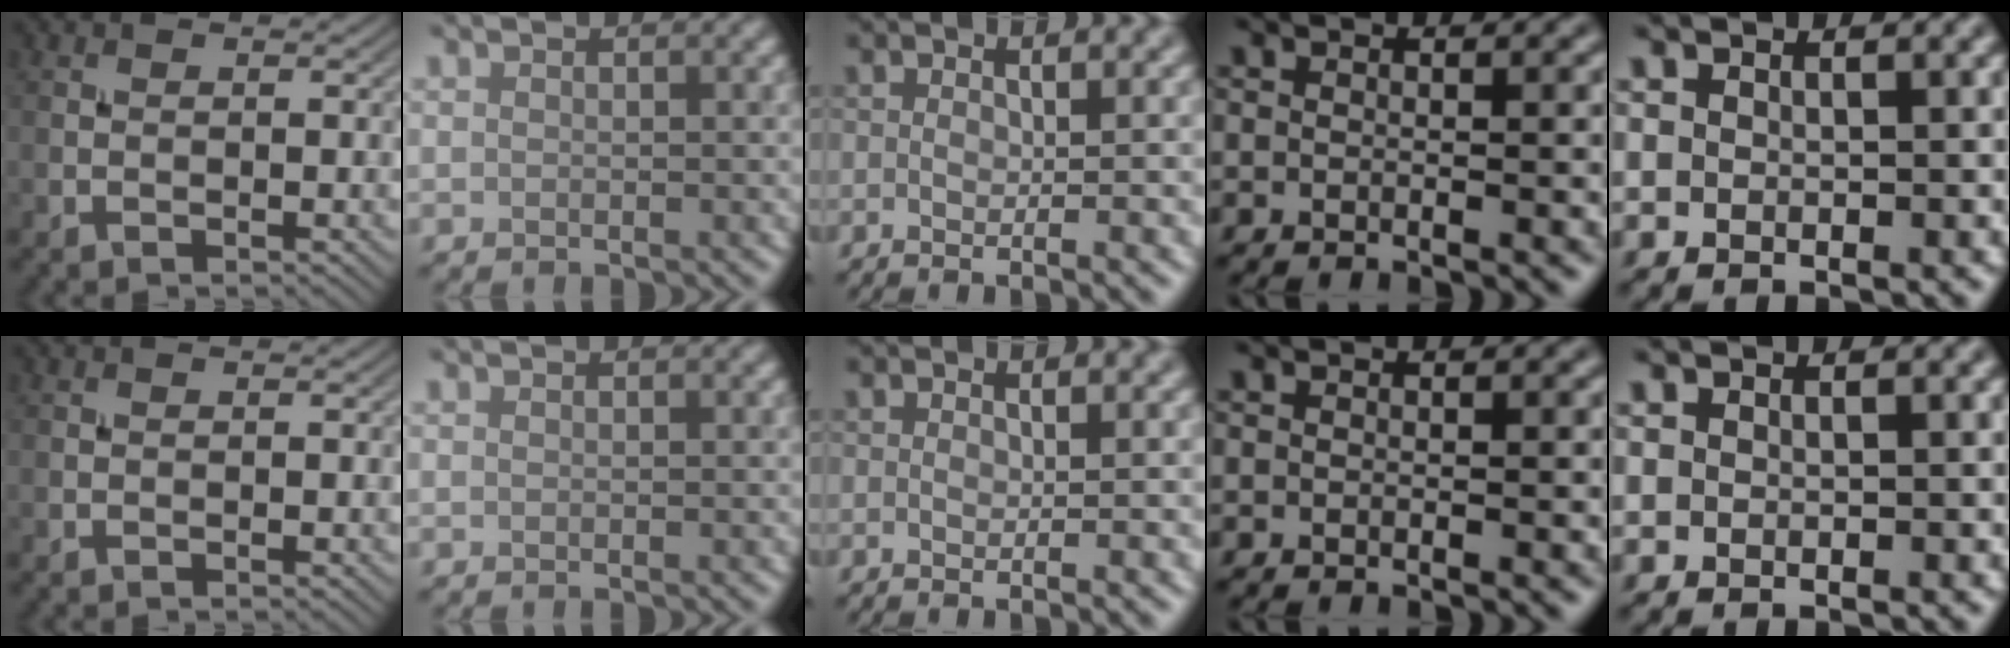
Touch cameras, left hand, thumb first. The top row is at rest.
{}